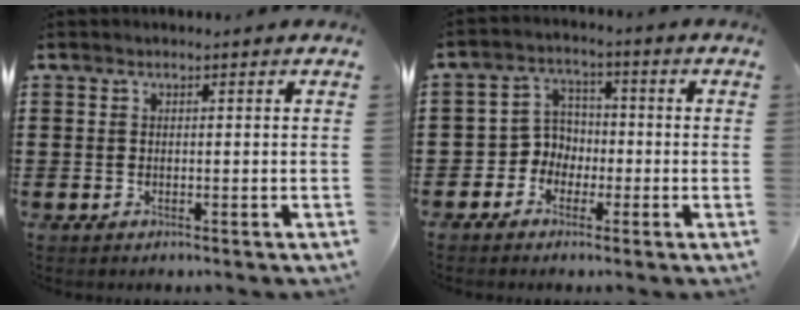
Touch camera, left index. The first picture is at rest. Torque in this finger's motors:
{"motor_torque": [-0.04, 0.31, 0.00, -0.01]}